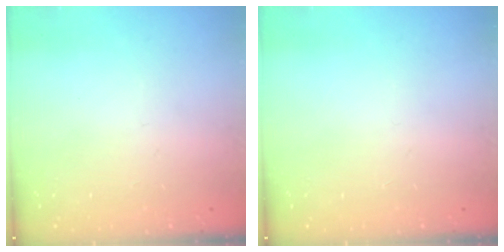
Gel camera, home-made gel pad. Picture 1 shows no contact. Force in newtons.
{"total": 0.0}